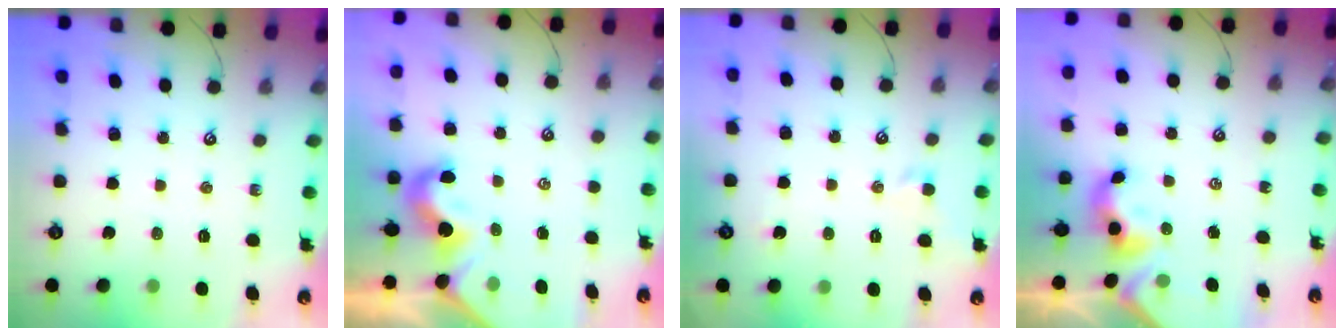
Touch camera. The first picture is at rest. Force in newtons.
{"total": 2.2, "press": 2.1, "slide": 0.6}
{"total": 1.0, "press": 0.8, "slide": 0.6}
{"total": 3.4, "press": 3.4, "slide": 0.4}